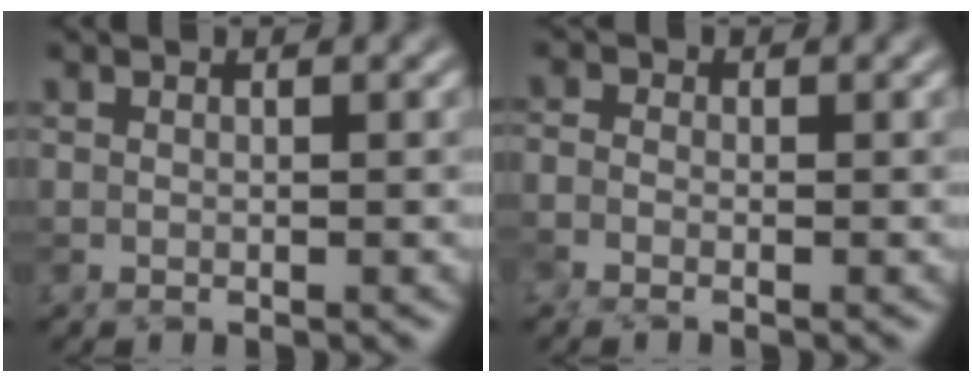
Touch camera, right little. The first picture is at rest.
{"total": 1.3, "force": [-0.9, 0.7, 0.6], "torque": [-0.020, 0.001, -0.031]}